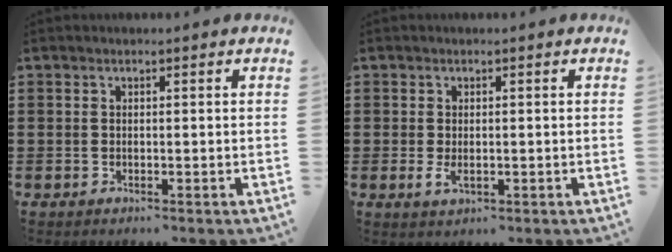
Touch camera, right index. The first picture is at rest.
{"total": 1.6, "force": [-0.1, 0.8, 1.4], "torque": [-0.029, -0.001, -0.001]}